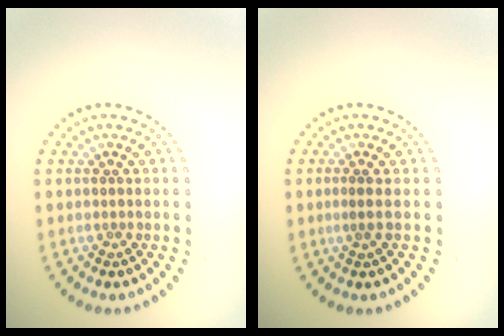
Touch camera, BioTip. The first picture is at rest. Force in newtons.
{"total": 0.6, "press": 0.4, "slide": 0.5}